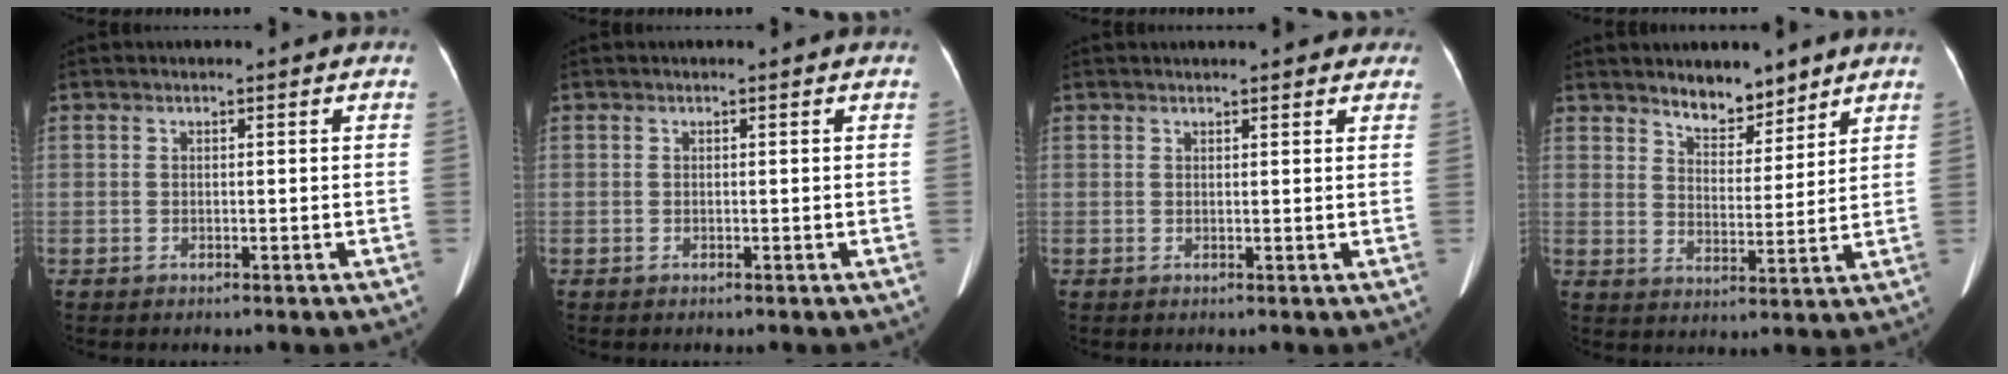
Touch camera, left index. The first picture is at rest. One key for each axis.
{"total": 0.0}
{"total": 7.4, "fx": 6.3, "fy": 2.1, "fz": 3.2, "tx": -0.033, "ty": 0.022, "tz": 0.073}
{"total": 6.0, "fx": 5.1, "fy": 2.2, "fz": 2.3, "tx": -0.035, "ty": -0.006, "tz": 0.088}